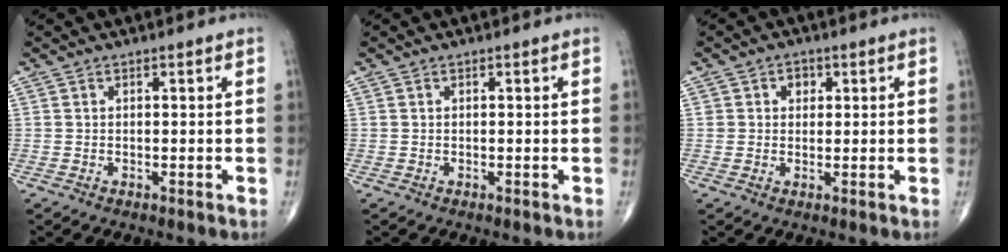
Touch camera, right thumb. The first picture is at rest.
{"total": 0.0}
{"total": 2.7, "force": [0.9, 2.2, 1.2], "torque": [0.001, -0.001, 0.010]}